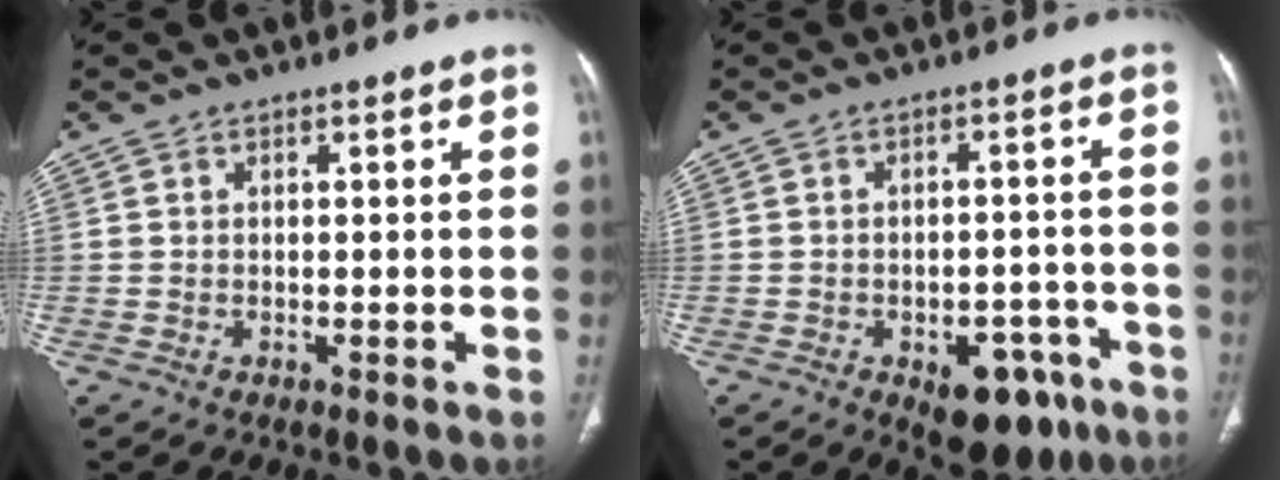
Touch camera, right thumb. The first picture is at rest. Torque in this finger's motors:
{"motor_torque": [1.28, 0.50, 0.77, -0.57, 0.03]}